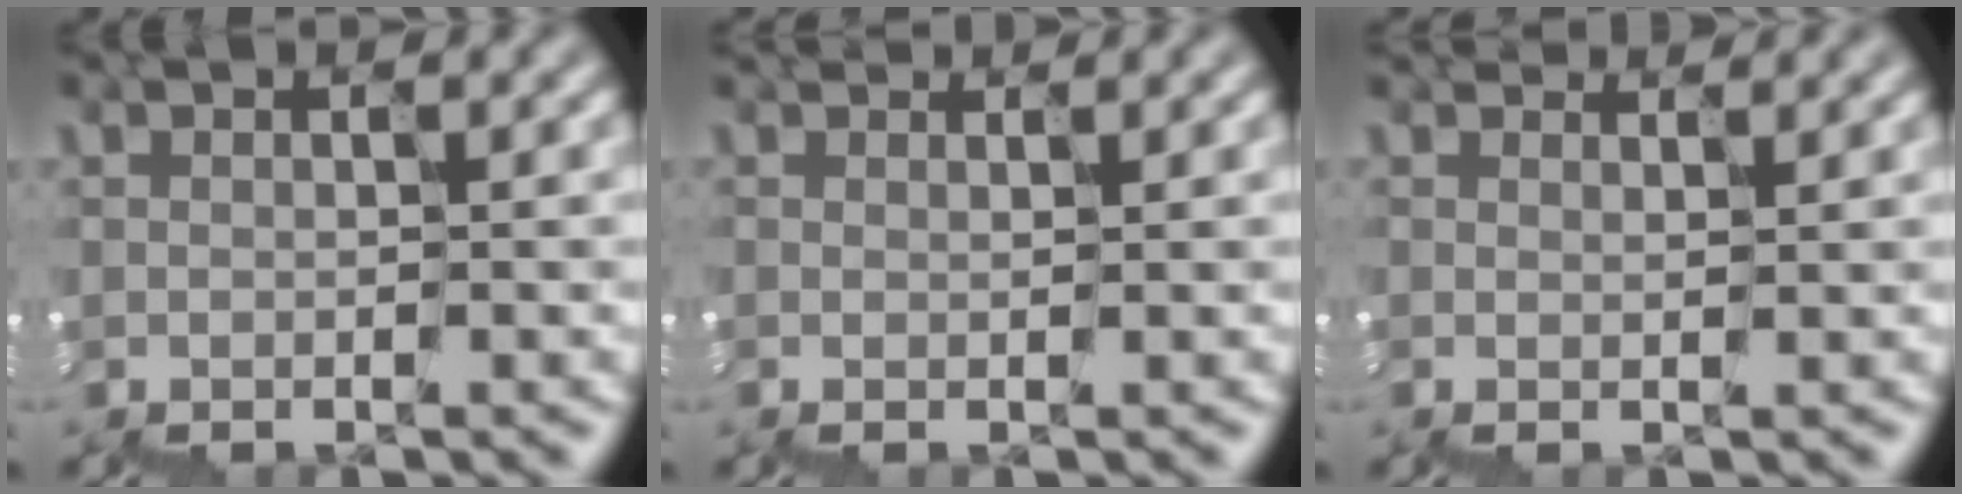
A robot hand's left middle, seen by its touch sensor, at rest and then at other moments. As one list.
[{"total": 1.1, "force": [0.8, 0.6, 0.4], "torque": [0.009, 0.016, 0.007]}, {"total": 3.4, "force": [2.8, 1.4, 1.5], "torque": [-0.015, 0.030, 0.036]}]